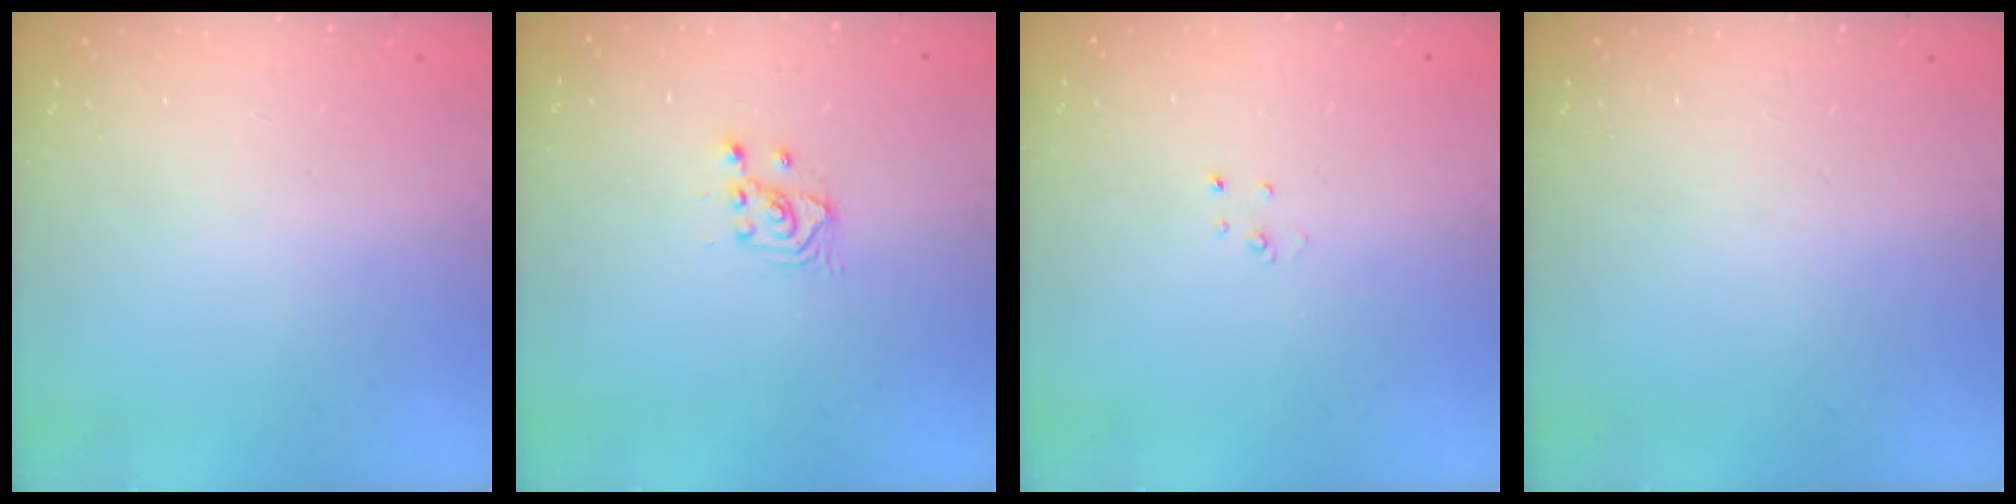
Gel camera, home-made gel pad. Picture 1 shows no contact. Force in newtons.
{"total": 2.7, "press": 2.7, "slide": 0.2}
{"total": 2.0, "press": 2.0, "slide": 0.2}
{"total": 0.0}